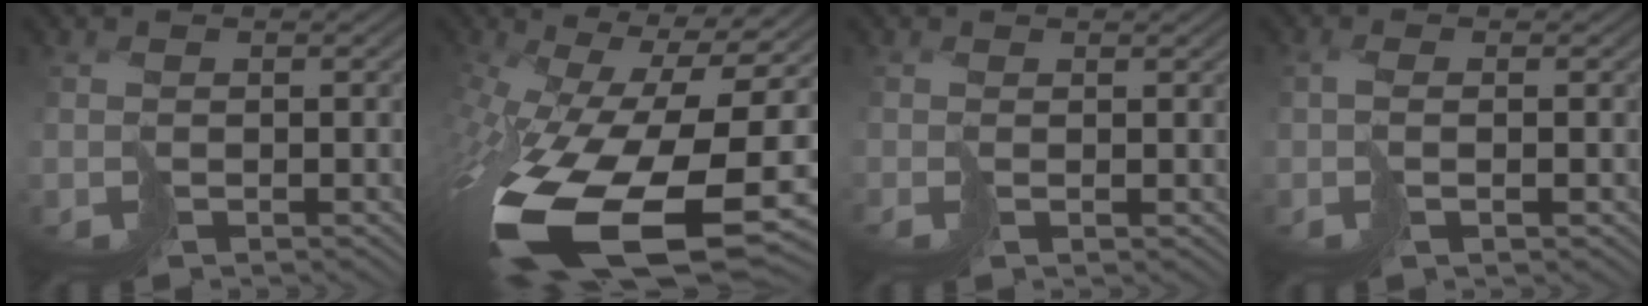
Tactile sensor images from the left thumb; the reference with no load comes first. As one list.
[{"total": 19.7, "force": [-6.7, 9.7, 15.8], "torque": [-0.325, -0.080, -0.071]}, {"total": 1.2, "force": [0.1, 0.1, 1.2], "torque": [-0.026, -0.002, -0.003]}, {"total": 2.5, "force": [-0.3, 0.5, 2.4], "torque": [-0.053, 0.000, -0.010]}]